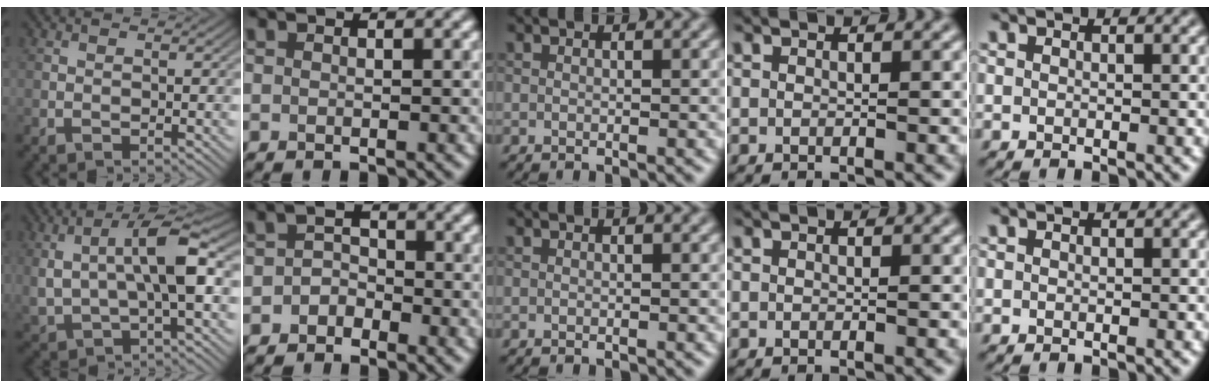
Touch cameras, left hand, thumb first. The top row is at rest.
{"thumb": {"total": 9.9, "force": [1.6, 3.9, 8.9], "torque": [-0.180, 0.003, 0.029]}, "index": {"total": 1.6, "force": [-1.3, 0.9, 0.4], "torque": [-0.004, 0.004, -0.024]}}